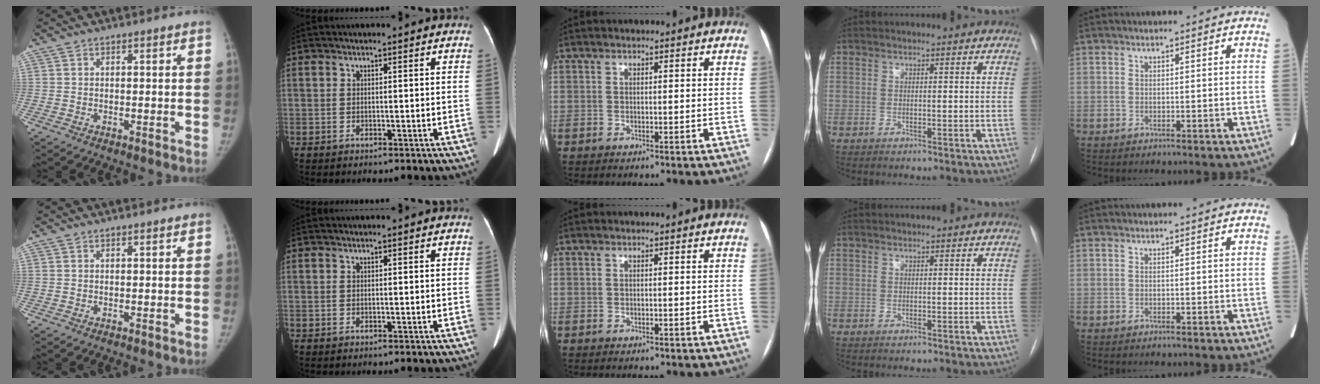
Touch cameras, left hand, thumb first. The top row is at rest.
{}